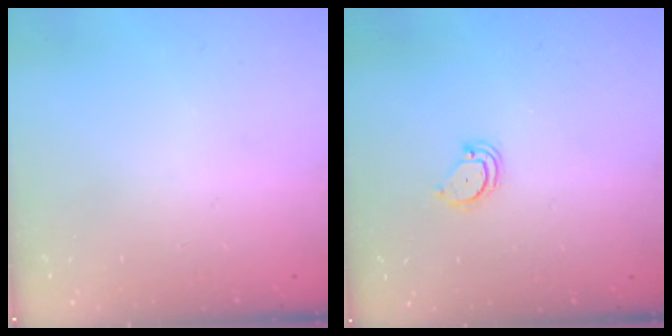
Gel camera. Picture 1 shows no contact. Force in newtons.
{"total": 2.6, "press": 2.6, "slide": 0.2}